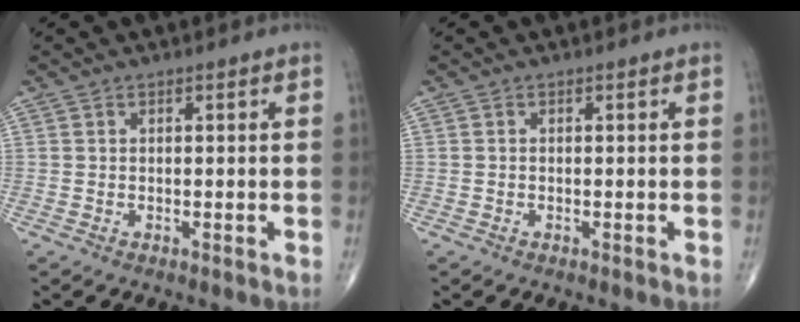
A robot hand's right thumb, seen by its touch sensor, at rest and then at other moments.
{"total": 0.0}